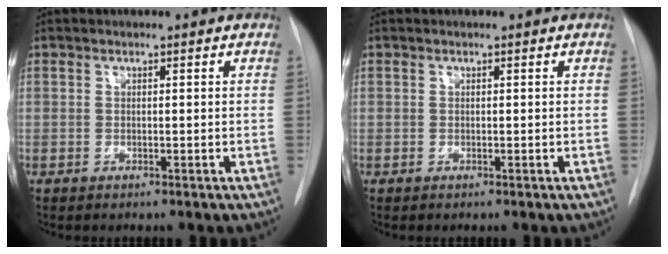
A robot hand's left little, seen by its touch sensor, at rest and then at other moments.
{"total": 0.0}